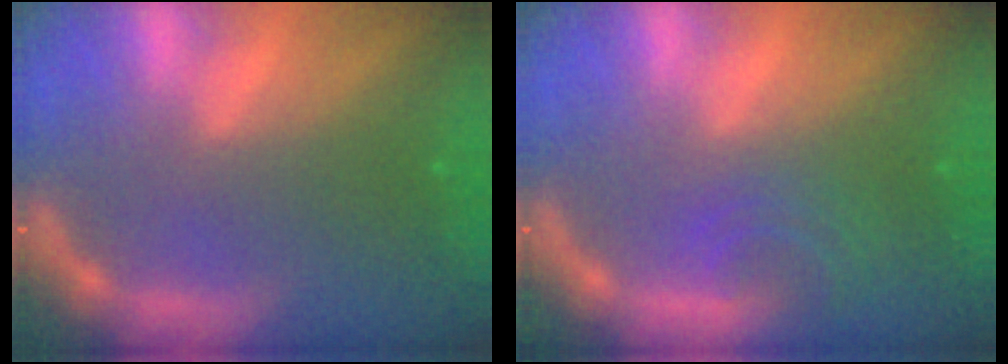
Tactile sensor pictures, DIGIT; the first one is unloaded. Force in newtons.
{"total": 2.9}